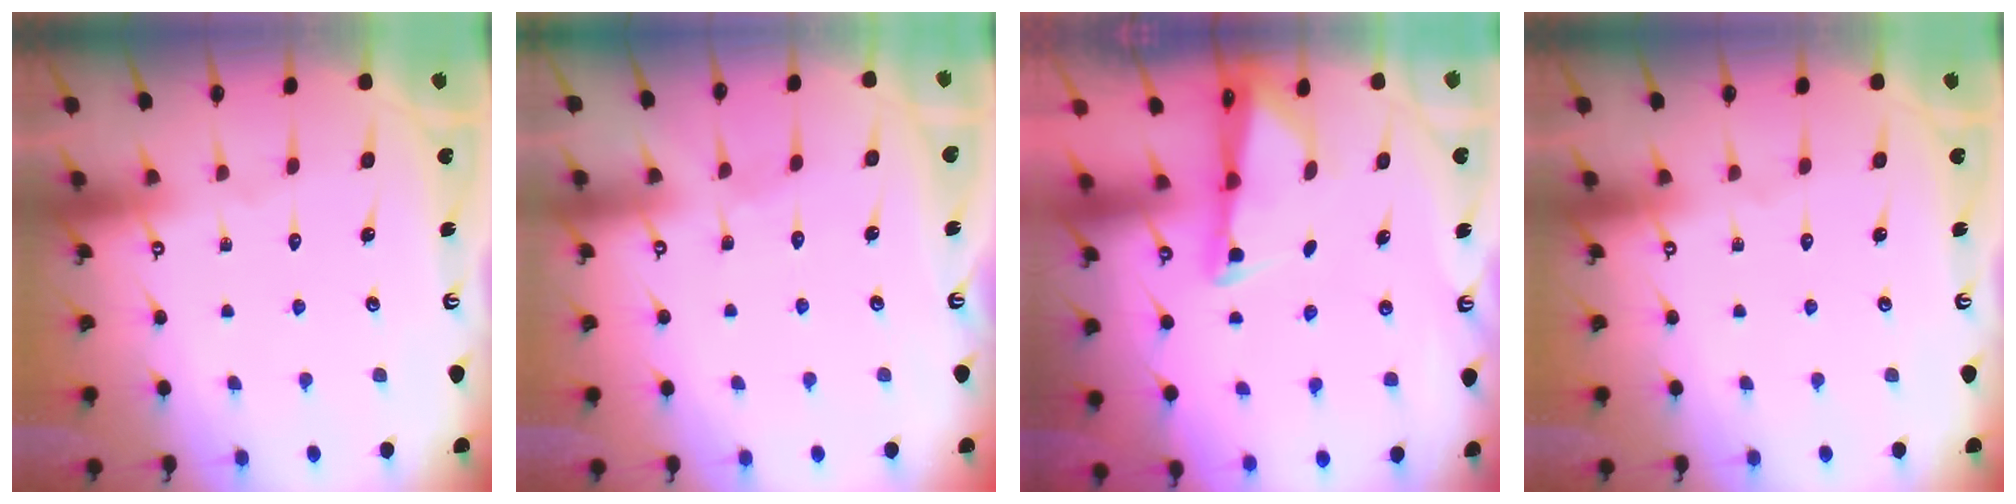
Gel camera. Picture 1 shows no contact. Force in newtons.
{"total": 2.9, "press": 2.9, "slide": 0.4}
{"total": 1.9, "press": 1.9, "slide": 0.4}
{"total": 0.0}